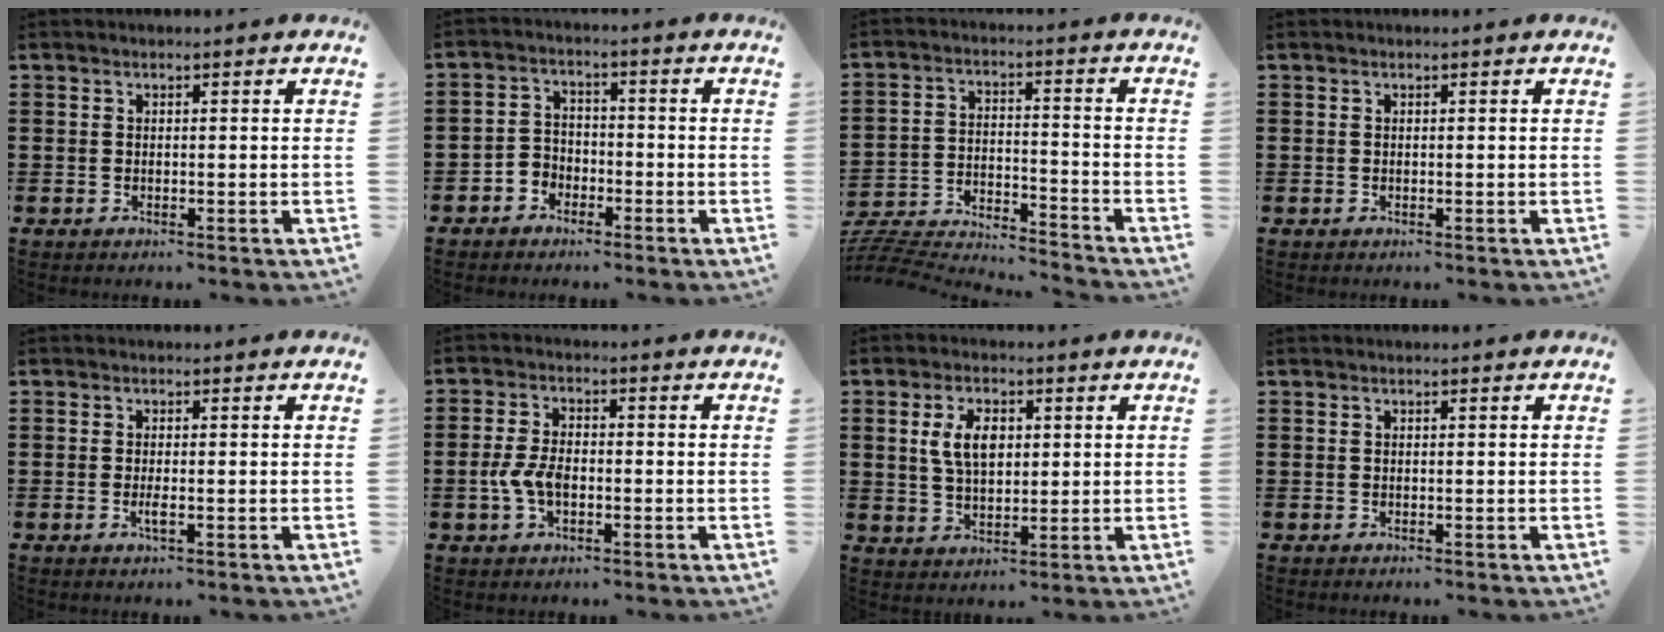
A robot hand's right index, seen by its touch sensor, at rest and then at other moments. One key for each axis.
{"total": 3.4, "fx": -2.4, "fy": 2.5, "fz": 0.4, "tx": -0.018, "ty": 0.011, "tz": -0.052}
{"total": 5.2, "fx": -5.1, "fy": 0.1, "fz": 0.6, "tx": -0.032, "ty": -0.011, "tz": -0.112}
{"total": 0.0}
{"total": 1.5, "fx": -0.5, "fy": 0.1, "fz": 1.4, "tx": -0.040, "ty": -0.008, "tz": -0.013}
{"total": 4.9, "fx": -1.1, "fy": 2.8, "fz": 3.9, "tx": -0.098, "ty": -0.002, "tz": -0.028}
{"total": 5.9, "fx": 1.4, "fy": 3.4, "fz": 4.6, "tx": -0.099, "ty": 0.009, "tz": 0.018}
{"total": 0.0}